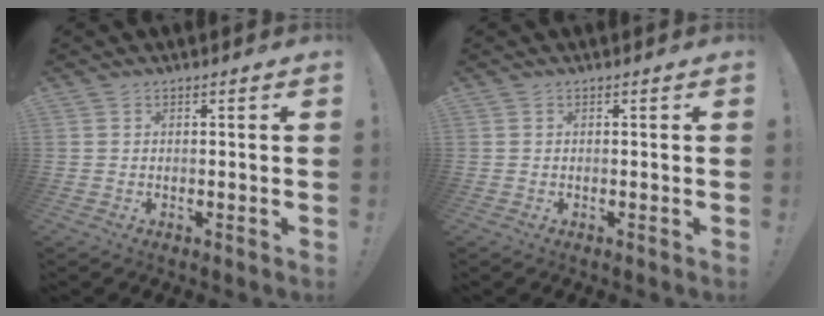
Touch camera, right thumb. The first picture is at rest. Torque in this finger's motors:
{"motor_torque": [-0.04, 0.20, 0.22, -0.05, -0.06]}